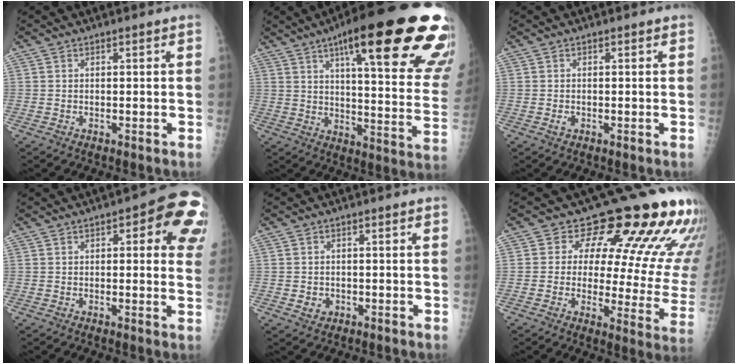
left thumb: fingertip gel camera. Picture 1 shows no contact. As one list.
[{"total": 31.1, "force": [17.5, 6.8, 24.8], "torque": [-0.256, -0.038, 0.239]}, {"total": 0.9, "force": [-0.3, 0.7, 0.5], "torque": [-0.007, 0.000, -0.004]}, {"total": 13.1, "force": [4.5, 4.9, 11.4], "torque": [-0.091, -0.006, 0.039]}, {"total": 2.2, "force": [-0.5, 1.9, 0.9], "torque": [-0.006, 0.003, -0.002]}, {"total": 19.8, "force": [13.5, 7.5, 12.5], "torque": [-0.109, -0.079, 0.150]}]